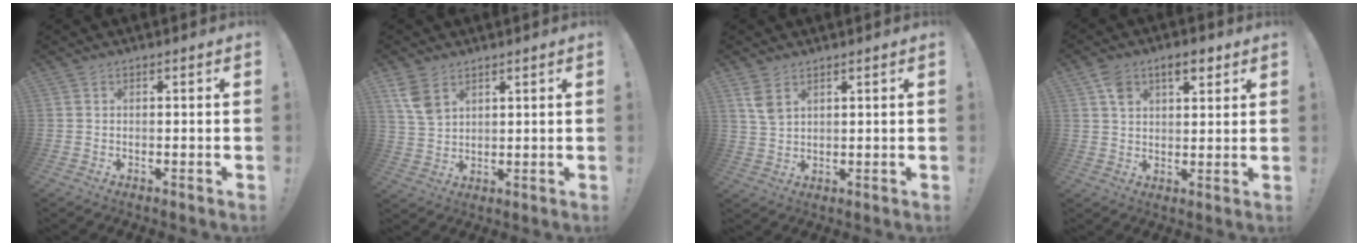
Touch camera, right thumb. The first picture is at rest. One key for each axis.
{"total": 7.4, "fx": 4.2, "fy": 4.6, "fz": 4.1, "tx": -0.066, "ty": -0.011, "tz": 0.083}
{"total": 5.1, "fx": 3.0, "fy": 2.8, "fz": 3.1, "tx": -0.044, "ty": -0.017, "tz": 0.056}
{"total": 7.6, "fx": 4.2, "fy": 4.4, "fz": 4.6, "tx": -0.065, "ty": -0.004, "tz": 0.076}